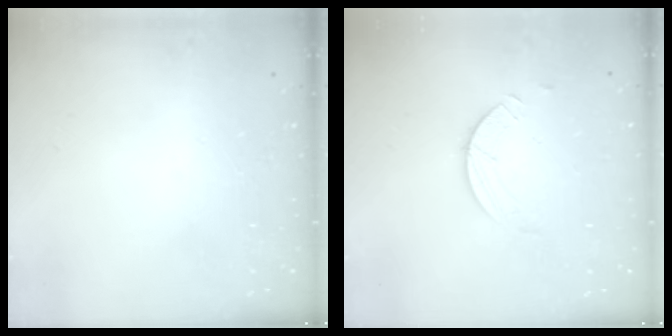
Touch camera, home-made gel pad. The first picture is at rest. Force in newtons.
{"total": 2.6, "press": 2.6, "slide": 0.3}